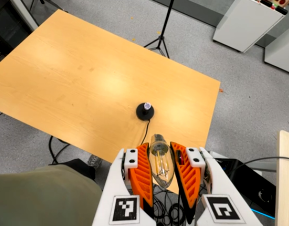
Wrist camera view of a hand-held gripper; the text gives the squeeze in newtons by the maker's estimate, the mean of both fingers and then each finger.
{"total": 21.8, "left": 23.4, "right": 20.3}